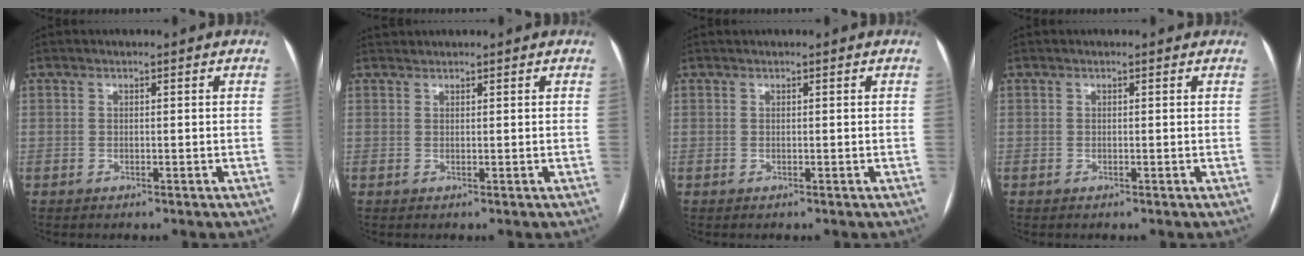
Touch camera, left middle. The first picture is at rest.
{"total": 0.9, "force": [0.8, 0.2, -0.1], "torque": [-0.006, 0.013, 0.019]}
{"total": 0.0}
{"total": 0.8, "force": [0.7, 0.4, 0.1], "torque": [-0.006, 0.003, 0.000]}